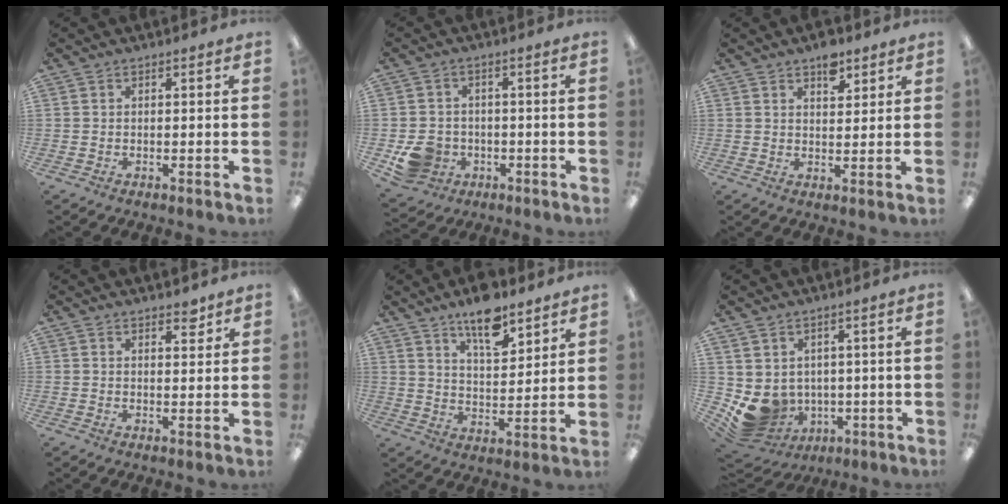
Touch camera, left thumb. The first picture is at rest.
{"total": 7.1, "force": [-2.4, 6.2, 2.4], "torque": [-0.047, 0.020, -0.036]}
{"total": 6.5, "force": [4.5, 3.4, 3.2], "torque": [-0.027, -0.024, 0.074]}
{"total": 2.8, "force": [2.4, 1.2, 1.0], "torque": [0.003, -0.013, 0.038]}
{"total": 10.9, "force": [8.4, 4.0, 5.7], "torque": [-0.085, -0.047, 0.145]}
{"total": 7.5, "force": [-0.7, 7.0, 2.6], "torque": [-0.083, -0.018, -0.001]}